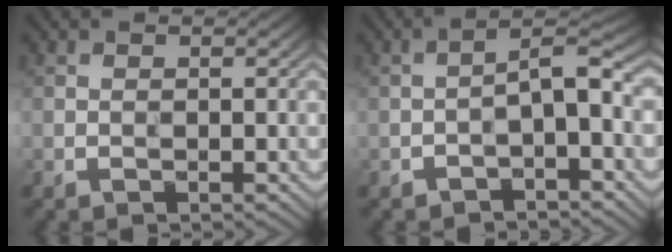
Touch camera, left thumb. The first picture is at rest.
{"total": 4.1, "force": [-1.5, 1.3, 3.6], "torque": [-0.055, 0.015, -0.032]}